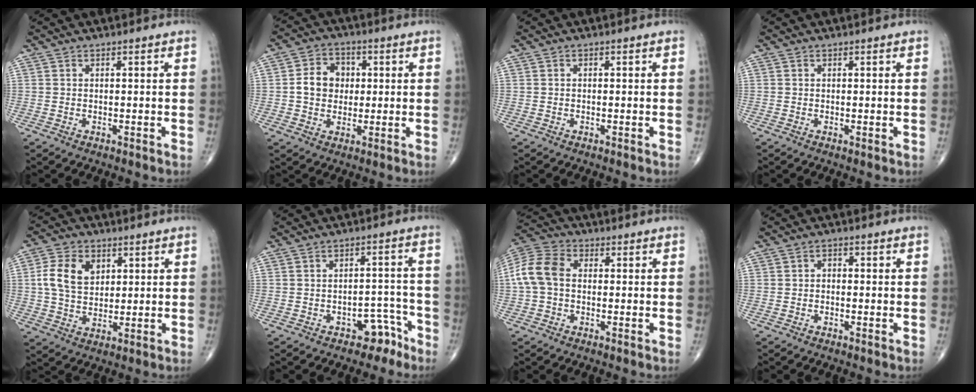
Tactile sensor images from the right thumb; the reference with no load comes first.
{"total": 7.4, "force": [0.4, 6.2, 4.1], "torque": [-0.045, 0.010, 0.002]}
{"total": 0.0}
{"total": 0.0}
{"total": 9.1, "force": [2.4, 6.4, 5.9], "torque": [-0.102, -0.003, 0.045]}
{"total": 5.2, "force": [-3.7, 3.2, 1.9], "torque": [-0.002, 0.052, -0.048]}
{"total": 9.1, "force": [0.0, 6.5, 6.4], "torque": [-0.134, 0.027, -0.009]}
{"total": 1.4, "force": [-0.2, 1.0, 0.9], "torque": [-0.005, 0.007, -0.008]}